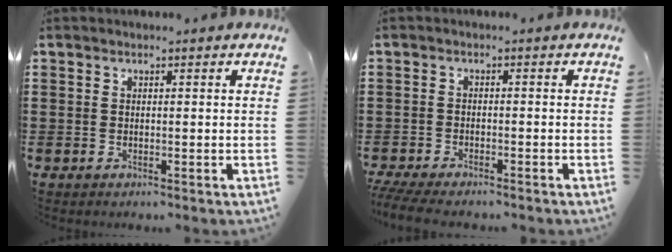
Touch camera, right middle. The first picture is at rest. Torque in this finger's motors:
{"motor_torque": [1.38, -0.25, 0.51, 0.20]}